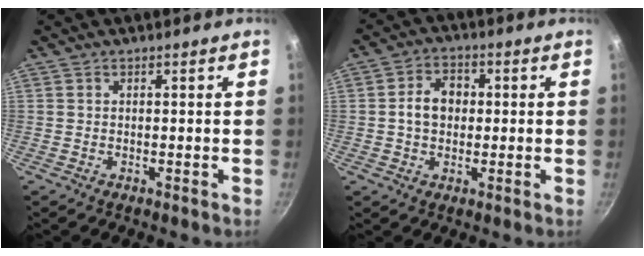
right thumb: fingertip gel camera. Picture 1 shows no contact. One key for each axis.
{"total": 6.6, "fx": 0.3, "fy": 5.1, "fz": 4.2, "tx": -0.047, "ty": 0.015, "tz": -0.004}